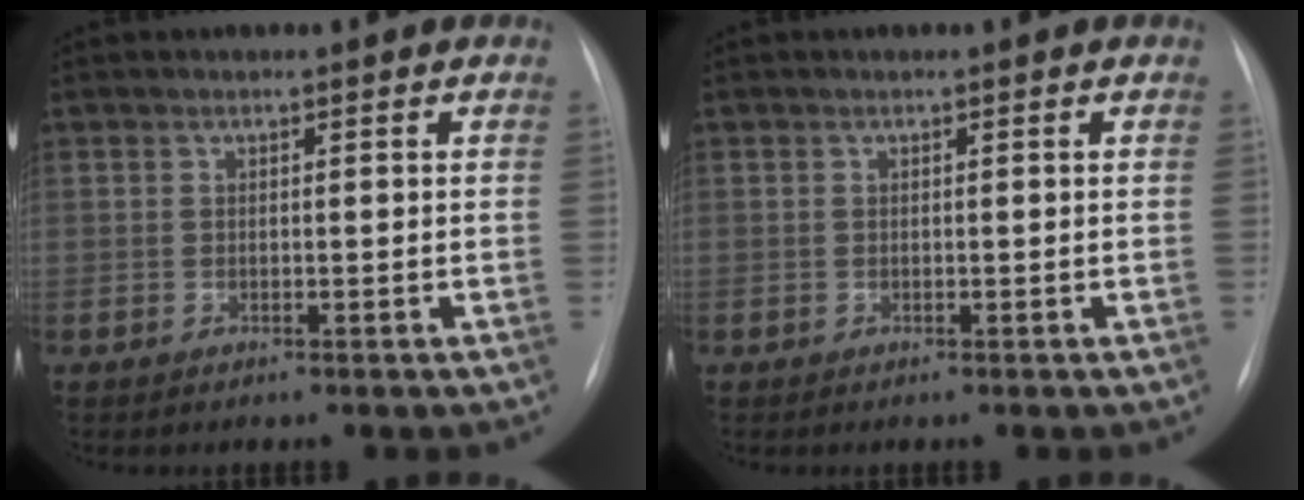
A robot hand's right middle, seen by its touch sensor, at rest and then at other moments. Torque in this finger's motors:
{"motor_torque": [0.38, -0.43, -0.06, -0.01]}